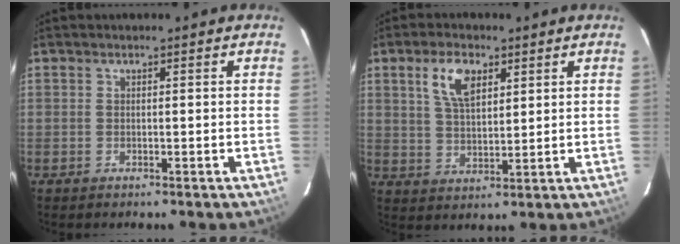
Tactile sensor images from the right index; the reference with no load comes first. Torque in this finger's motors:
{"motor_torque": [0.52, 0.45, 0.31, 0.07]}